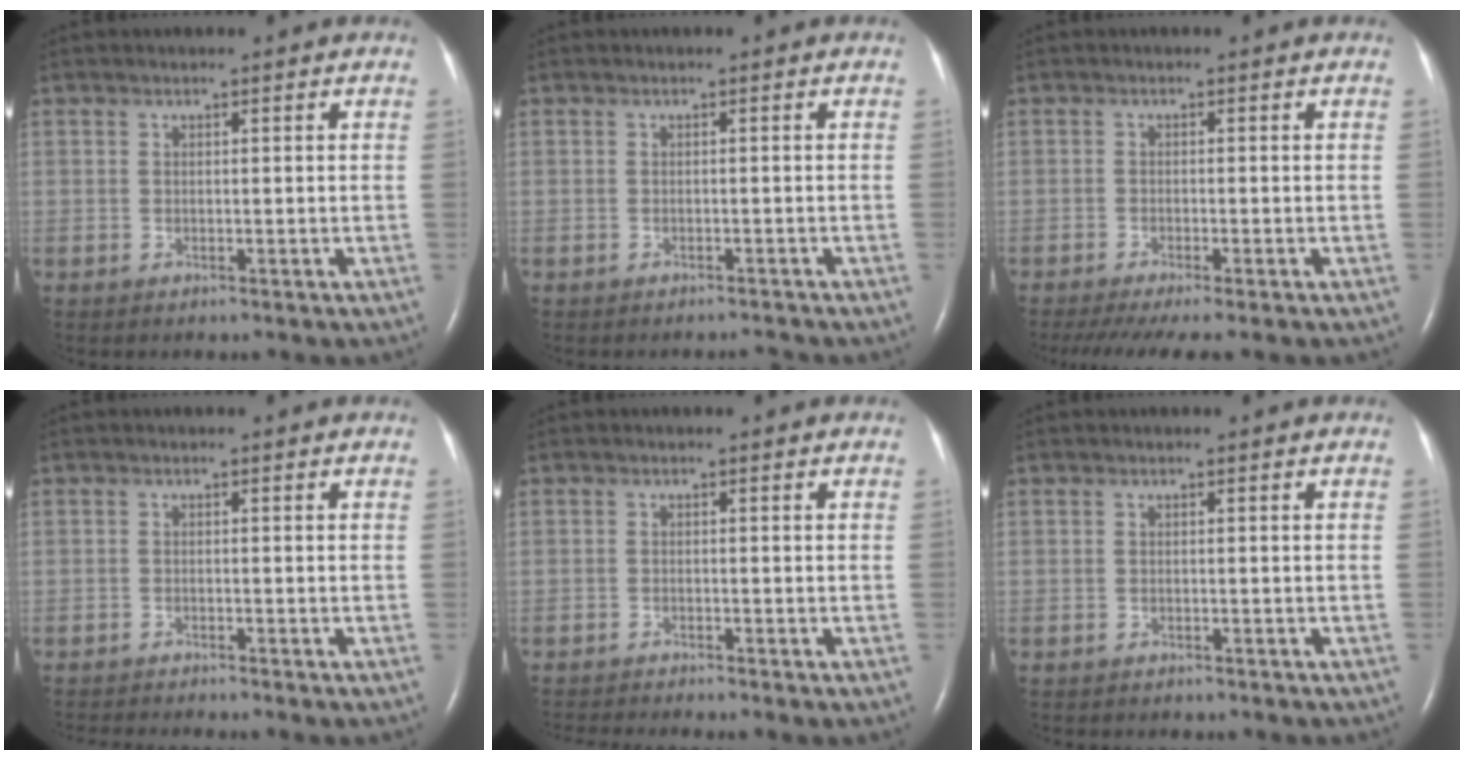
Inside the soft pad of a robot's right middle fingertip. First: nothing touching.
{"total": 1.1, "force": [-1.1, -0.2, -0.1], "torque": [-0.003, -0.007, -0.011]}
{"total": 8.3, "force": [-6.7, 0.3, 4.9], "torque": [-0.068, -0.018, -0.106]}
{"total": 5.2, "force": [-4.8, -0.6, 1.8], "torque": [-0.018, -0.013, -0.074]}
{"total": 4.9, "force": [-4.5, -0.9, 1.6], "torque": [-0.019, -0.013, -0.072]}
{"total": 3.7, "force": [-3.2, 1.0, 1.6], "torque": [-0.025, -0.006, -0.031]}